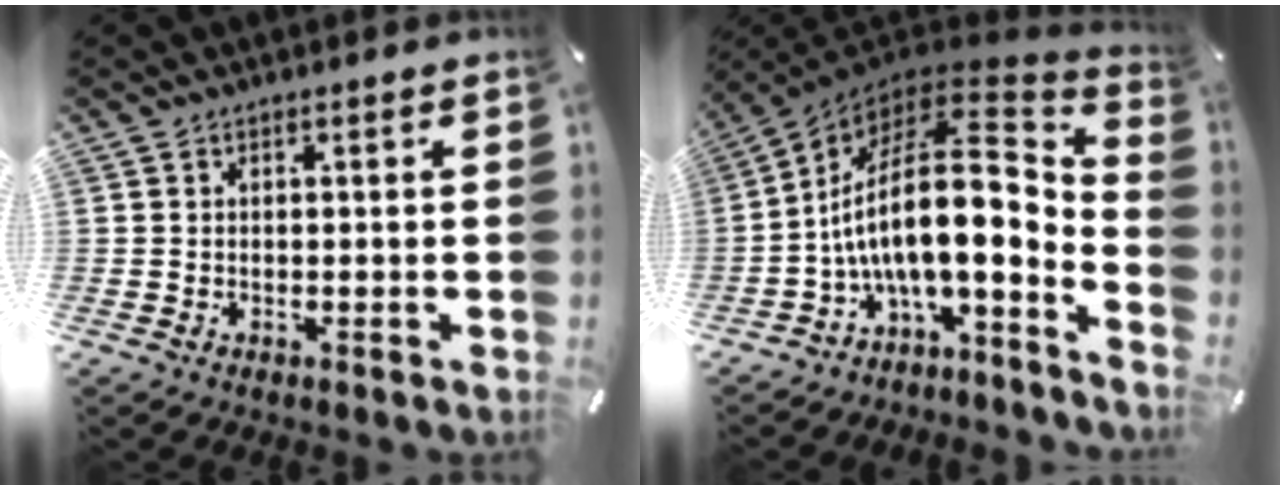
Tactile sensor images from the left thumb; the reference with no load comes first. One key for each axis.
{"total": 19.7, "fx": 1.0, "fy": 8.6, "fz": 17.7, "tx": -0.320, "ty": -0.051, "tz": 0.013}